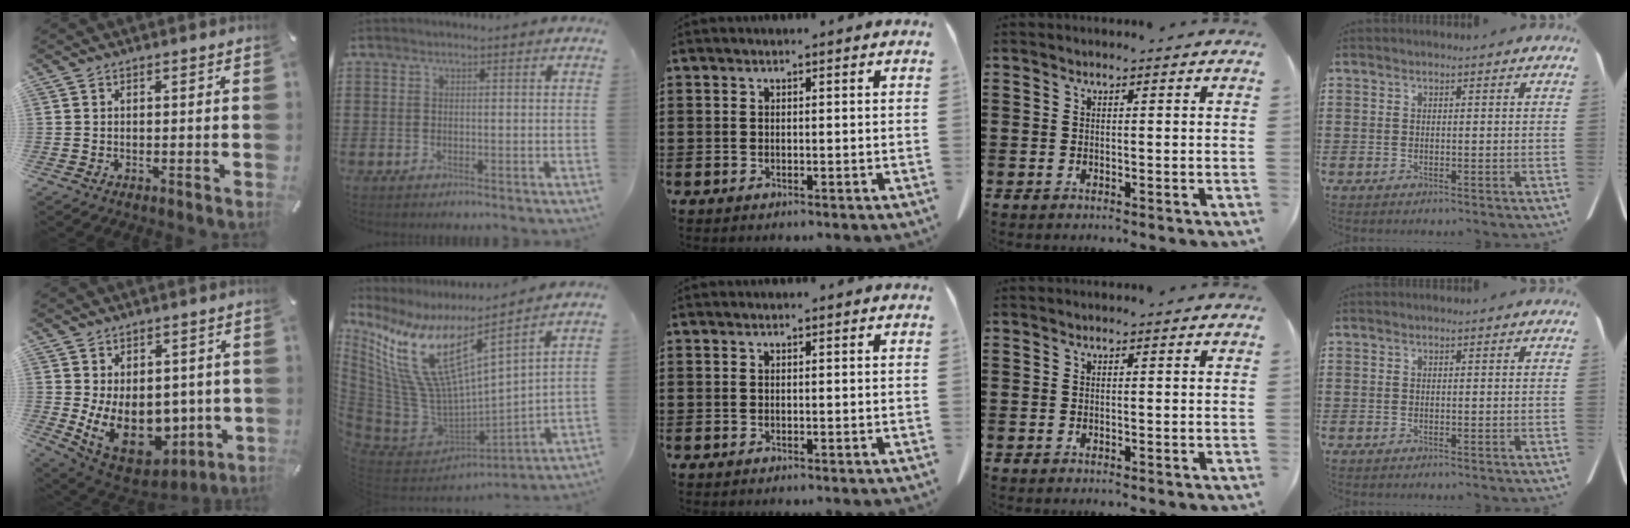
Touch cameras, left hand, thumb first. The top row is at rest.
{"thumb": {"total": 15.5, "force": [-0.4, 11.7, 10.1], "torque": [-0.152, -0.032, 0.011]}, "index": {"total": 13.3, "force": [7.5, 4.5, 10.1], "torque": [-0.241, -0.057, 0.124]}}